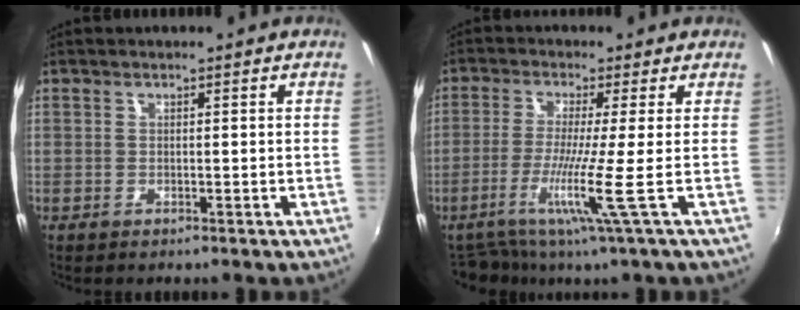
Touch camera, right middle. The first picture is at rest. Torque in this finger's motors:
{"motor_torque": [0.74, -0.71, 0.19, 0.06]}